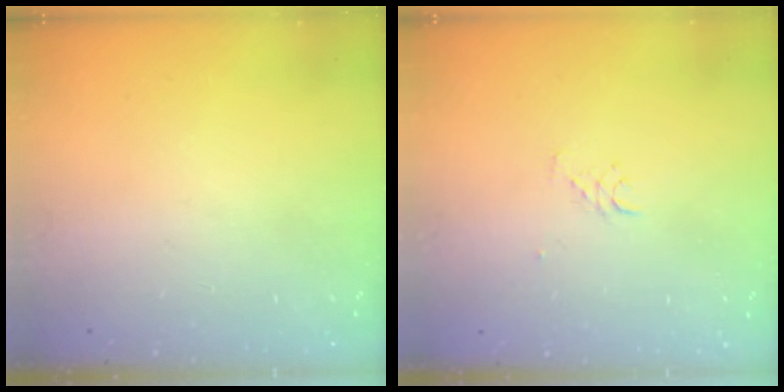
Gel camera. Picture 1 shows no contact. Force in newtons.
{"total": 2.6, "press": 2.6, "slide": 0.1}